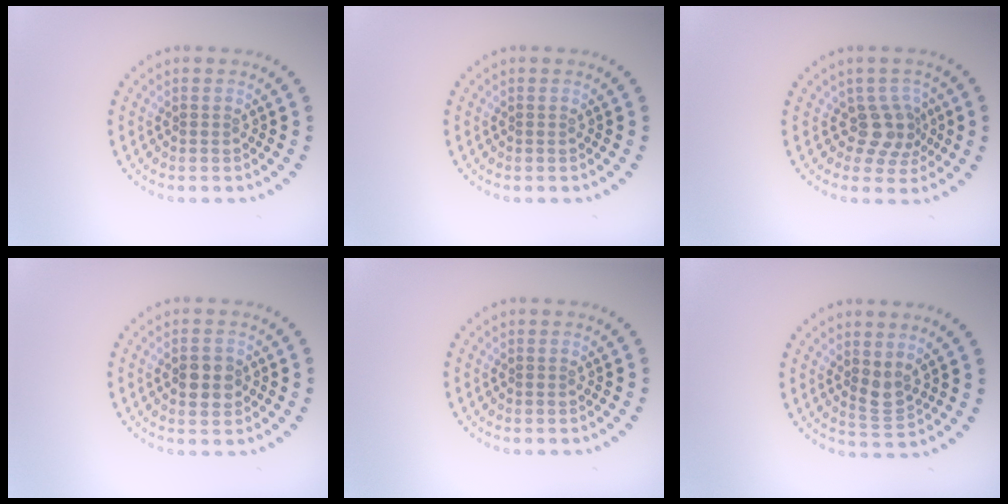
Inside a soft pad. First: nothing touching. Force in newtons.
{"total": 0.0}
{"total": 2.9, "press": 2.2, "slide": 1.8}
{"total": 2.4, "press": 2.4, "slide": 0.1}
{"total": 0.0}
{"total": 1.8, "press": 1.5, "slide": 1.0}